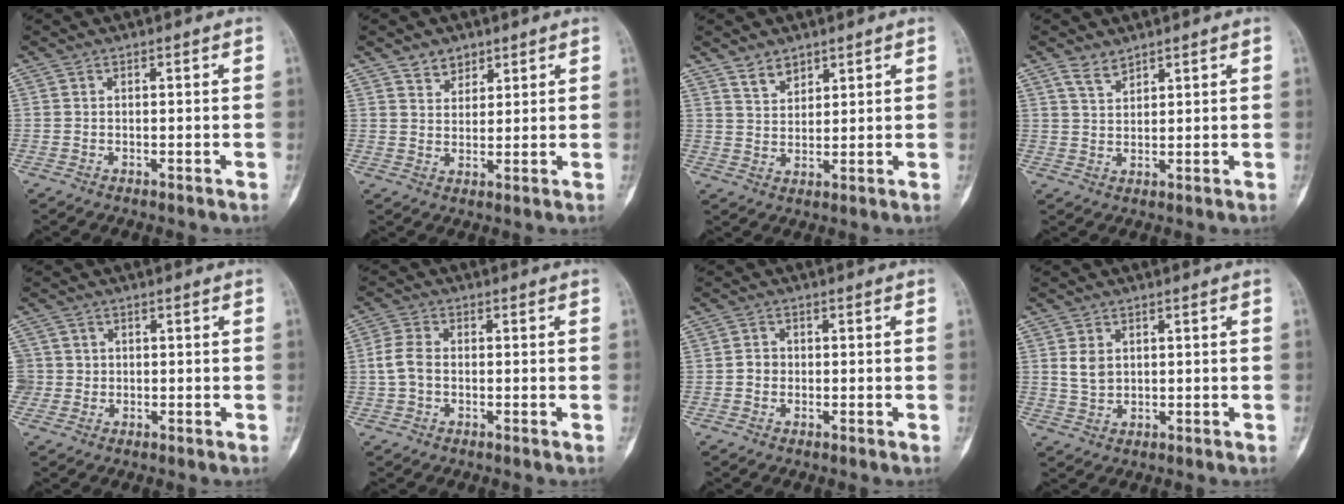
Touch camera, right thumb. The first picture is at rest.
{"total": 4.0, "force": [2.9, 2.6, 1.0], "torque": [0.005, -0.021, 0.051]}
{"total": 4.0, "force": [3.1, 2.2, 1.2], "torque": [-0.004, -0.025, 0.062]}
{"total": 3.0, "force": [2.4, 1.4, 1.2], "torque": [-0.015, -0.015, 0.050]}
{"total": 3.5, "force": [0.2, 3.5, 0.0], "torque": [0.026, 0.007, 0.002]}
{"total": 4.5, "force": [-0.4, 3.2, 3.2], "torque": [-0.070, 0.015, -0.012]}
{"total": 2.1, "force": [-0.3, 1.9, 0.9], "torque": [-0.004, 0.007, -0.008]}
{"total": 3.9, "force": [0.9, 2.9, 2.3], "torque": [-0.031, -0.006, 0.025]}